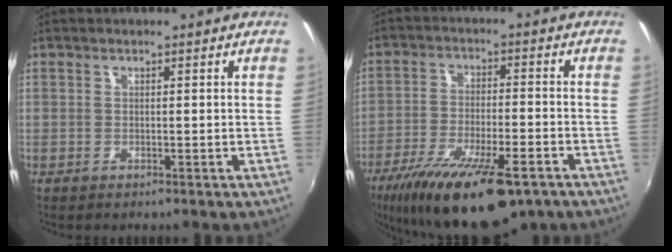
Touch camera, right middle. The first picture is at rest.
{"total": 19.9, "force": [-13.3, 6.0, 13.5], "torque": [-0.253, -0.055, -0.212]}